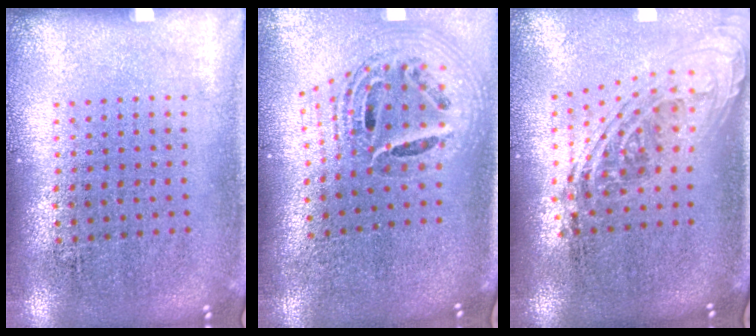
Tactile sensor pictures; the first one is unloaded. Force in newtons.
{"total": 1.9, "press": 1.5, "slide": 1.2}
{"total": 2.2, "press": 1.6, "slide": 1.5}